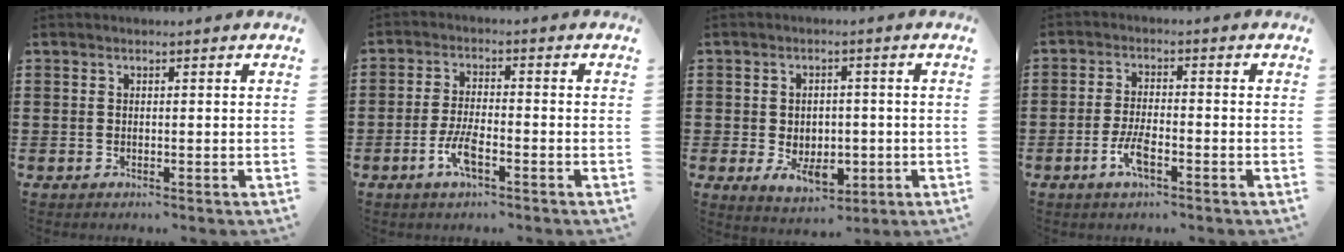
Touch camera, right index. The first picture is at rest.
{"total": 5.1, "force": [-2.5, 1.6, 4.2], "torque": [-0.096, -0.003, -0.050]}
{"total": 5.4, "force": [-1.6, 3.8, 3.5], "torque": [-0.055, 0.002, -0.034]}
{"total": 4.7, "force": [-2.2, 1.5, 3.8], "torque": [-0.083, 0.001, -0.046]}